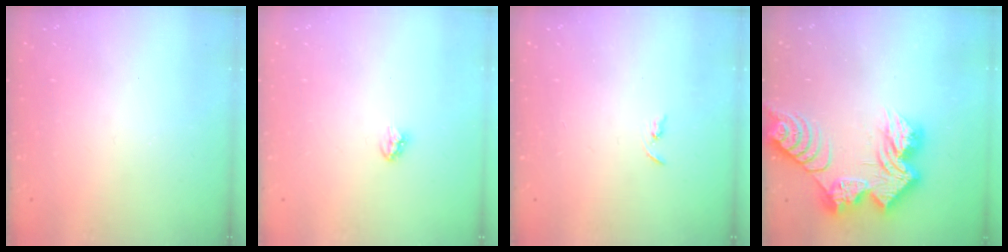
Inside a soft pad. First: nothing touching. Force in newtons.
{"total": 3.1, "press": 3.1, "slide": 0.2}
{"total": 2.4, "press": 2.3, "slide": 0.2}
{"total": 19.6, "press": 19.6, "slide": 1.4}